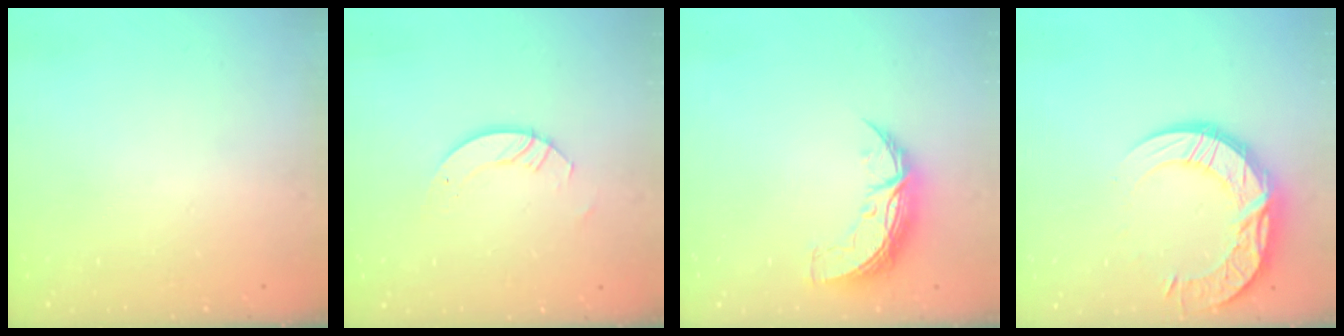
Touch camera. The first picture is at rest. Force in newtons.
{"total": 3.7, "press": 3.7, "slide": 0.3}
{"total": 8.4, "press": 8.4, "slide": 0.3}
{"total": 19.5, "press": 19.4, "slide": 1.5}